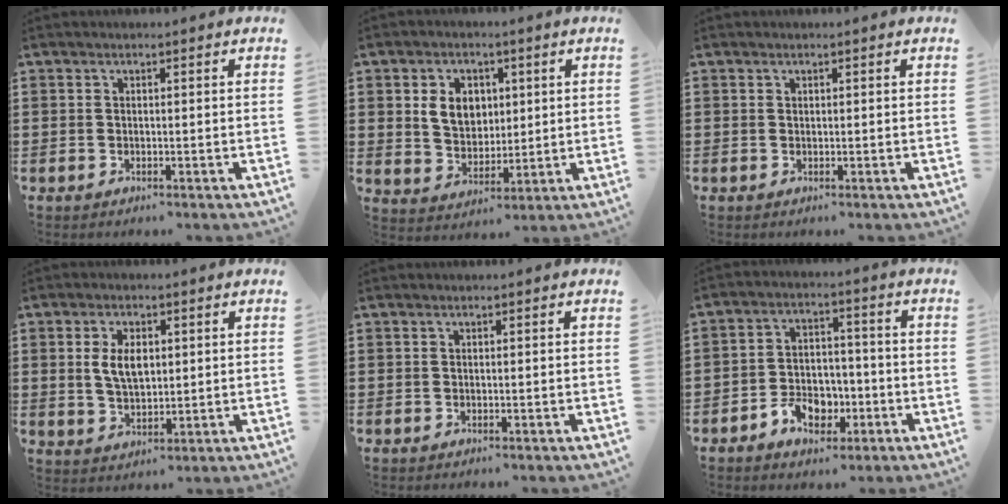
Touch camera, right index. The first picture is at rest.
{"total": 6.3, "force": [1.5, 5.0, 3.6], "torque": [-0.081, 0.012, 0.024]}
{"total": 0.0}
{"total": 5.2, "force": [0.9, 2.9, 4.3], "torque": [-0.082, 0.007, 0.012]}
{"total": 0.0}
{"total": 6.4, "force": [-2.9, 4.6, 3.3], "torque": [-0.055, 0.013, -0.053]}